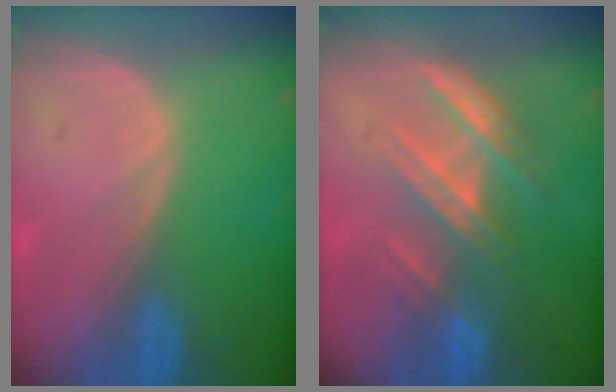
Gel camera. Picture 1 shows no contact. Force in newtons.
{"total": 7.1, "press": 6.5, "slide": 3.0}